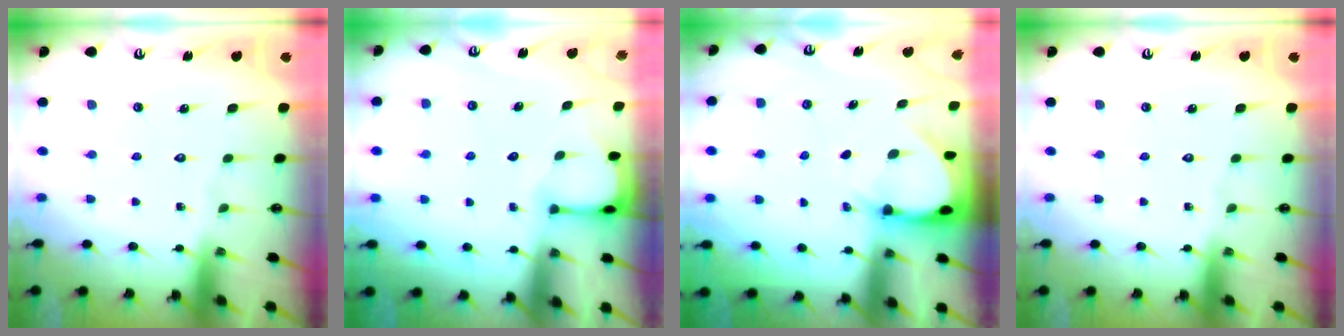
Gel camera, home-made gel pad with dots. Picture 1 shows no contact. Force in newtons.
{"total": 2.3, "press": 2.3, "slide": 0.4}
{"total": 3.7, "press": 3.7, "slide": 0.2}
{"total": 0.0}